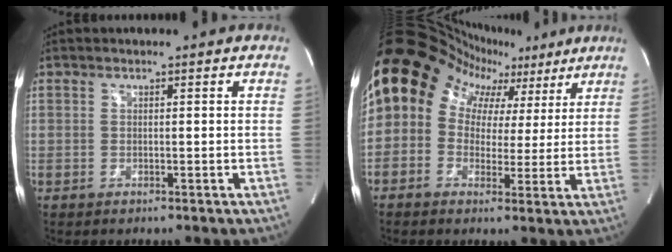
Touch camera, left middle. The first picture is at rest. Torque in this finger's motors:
{"motor_torque": [1.52, -0.61, 1.05, 0.21]}